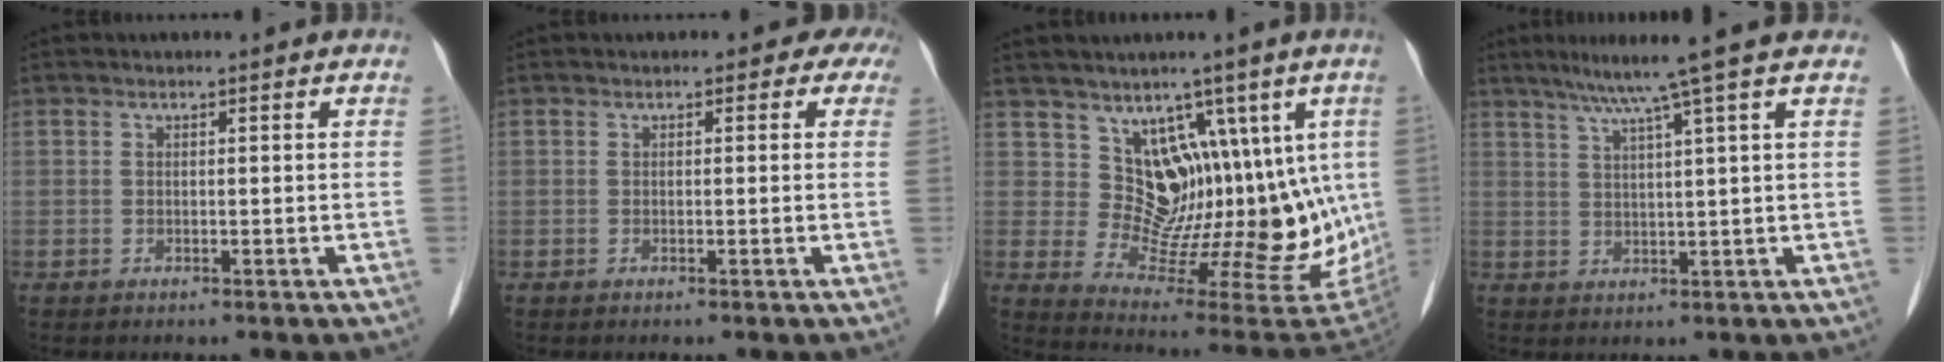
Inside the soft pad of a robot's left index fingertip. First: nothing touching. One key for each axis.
{"total": 2.2, "fx": 0.9, "fy": 1.8, "fz": 0.9, "tx": 0.008, "ty": 0.002, "tz": -0.011}
{"total": 13.3, "fx": 5.3, "fy": 7.5, "fz": 9.7, "tx": -0.125, "ty": 0.003, "tz": 0.109}
{"total": 6.6, "fx": 4.8, "fy": -2.0, "fz": 4.1, "tx": -0.065, "ty": 0.013, "tz": 0.077}